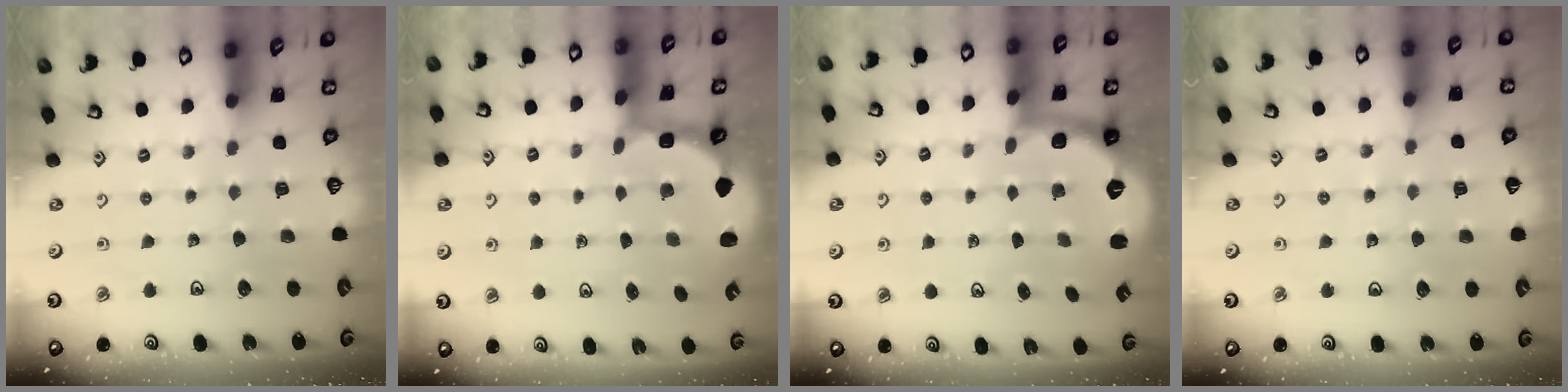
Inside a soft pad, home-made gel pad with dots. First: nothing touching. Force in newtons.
{"total": 2.8, "press": 2.2, "slide": 1.7}
{"total": 2.8, "press": 1.7, "slide": 2.1}
{"total": 3.1, "press": 3.0, "slide": 0.8}